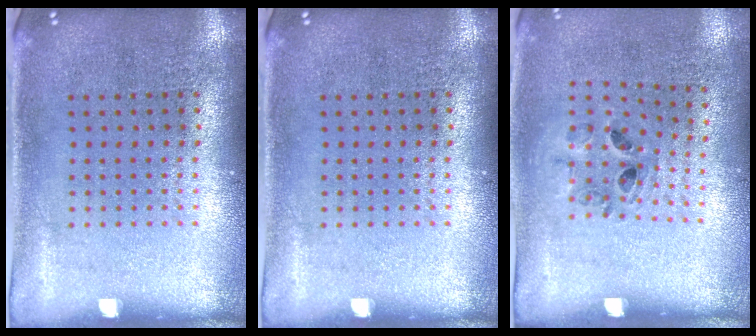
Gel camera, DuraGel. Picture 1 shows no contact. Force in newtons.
{"total": 0.0}
{"total": 0.8, "press": 0.8, "slide": 0.3}